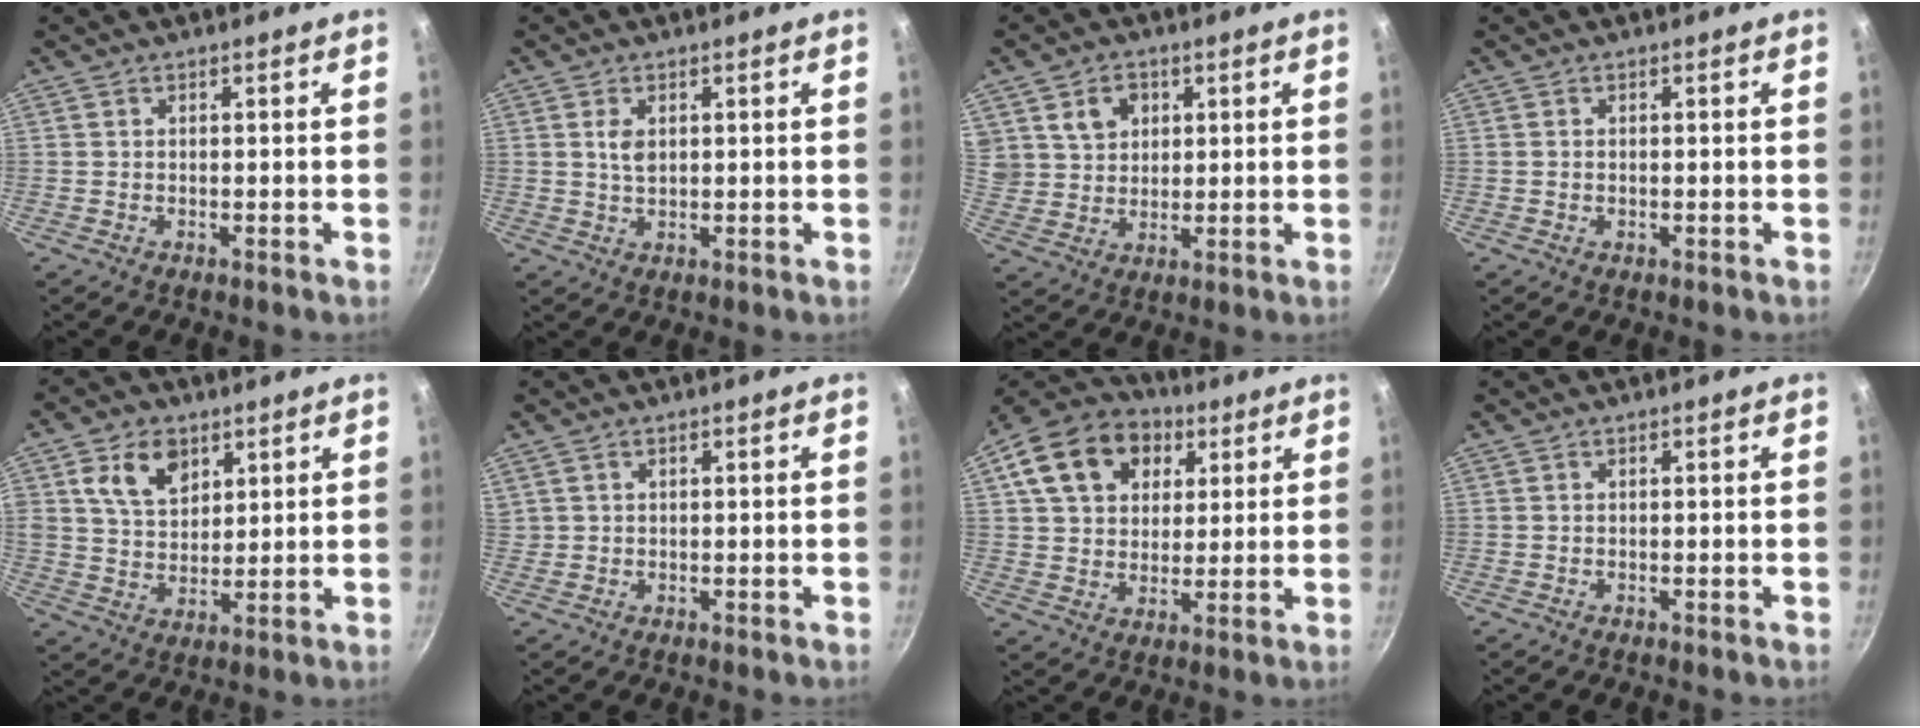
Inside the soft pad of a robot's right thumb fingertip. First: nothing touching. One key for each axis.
{"total": 2.9, "fx": 0.9, "fy": 1.8, "fz": 2.2, "tx": -0.036, "ty": -0.005, "tz": 0.017}
{"total": 7.4, "fx": 3.1, "fy": 5.9, "fz": 3.1, "tx": -0.032, "ty": -0.005, "tz": 0.061}
{"total": 0.6, "fx": 0.0, "fy": 0.4, "fz": 0.4, "tx": -0.007, "ty": 0.001, "tz": -0.001}
{"total": 9.8, "fx": 4.4, "fy": 6.6, "fz": 5.7, "tx": -0.080, "ty": -0.017, "tz": 0.080}
{"total": 1.1, "fx": 0.6, "fy": 0.9, "fz": 0.3, "tx": 0.000, "ty": 0.008, "tz": 0.013}
{"total": 17.9, "fx": 6.7, "fy": 13.4, "fz": 9.8, "tx": -0.156, "ty": 0.014, "tz": 0.105}
{"total": 0.0}